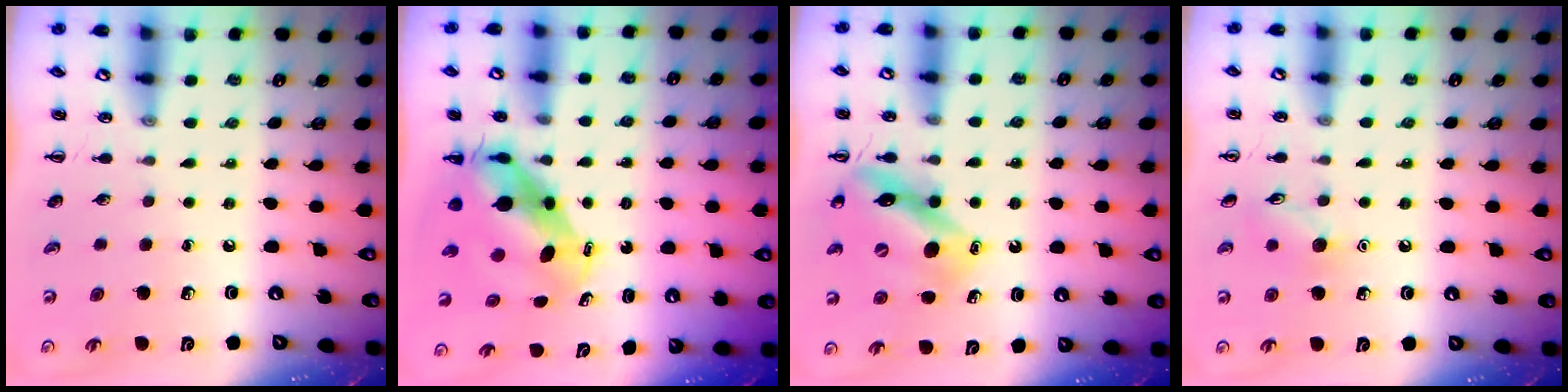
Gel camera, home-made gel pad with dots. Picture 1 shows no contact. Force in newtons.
{"total": 7.3, "press": 7.0, "slide": 2.1}
{"total": 12.4, "press": 12.0, "slide": 3.3}
{"total": 7.3, "press": 7.2, "slide": 1.2}